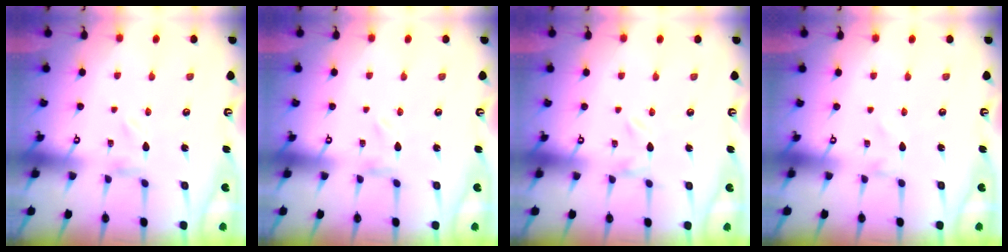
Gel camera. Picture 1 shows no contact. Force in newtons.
{"total": 0.0}
{"total": 0.0}
{"total": 0.9, "press": 0.9, "slide": 0.1}